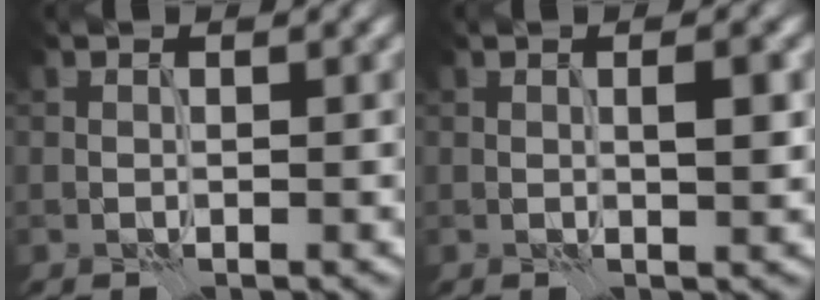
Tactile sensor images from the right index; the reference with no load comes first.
{"total": 1.7, "force": [0.0, 0.1, 1.7], "torque": [-0.024, 0.001, -0.001]}